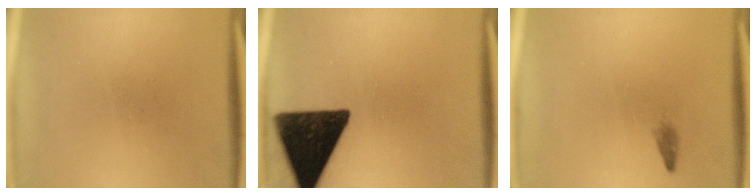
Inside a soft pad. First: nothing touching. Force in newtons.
{"total": 16.6}
{"total": 0.8}